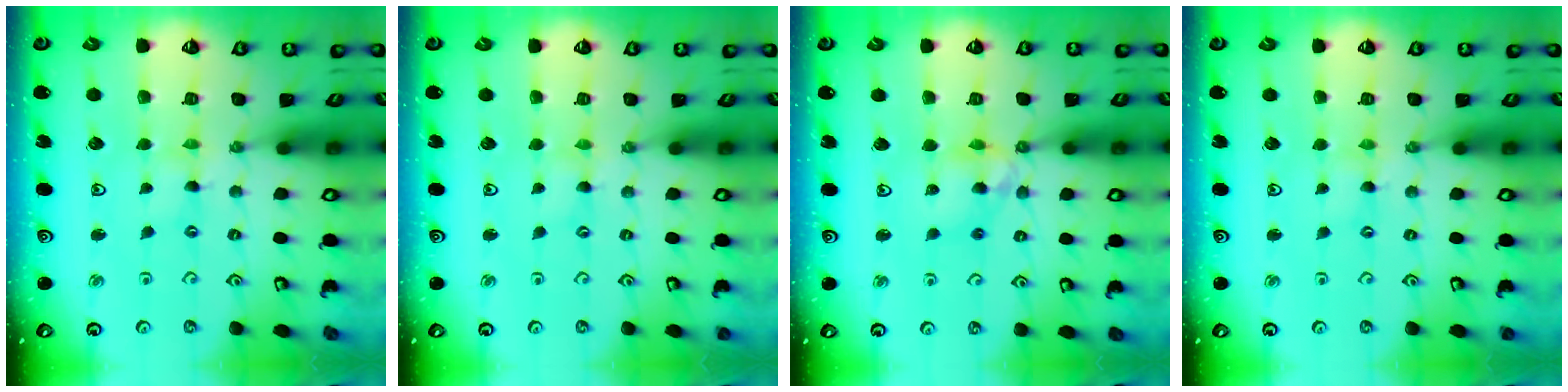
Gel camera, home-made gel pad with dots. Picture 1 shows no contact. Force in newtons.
{"total": 0.0}
{"total": 10.2, "press": 10.2, "slide": 1.2}
{"total": 1.2, "press": 1.1, "slide": 0.2}